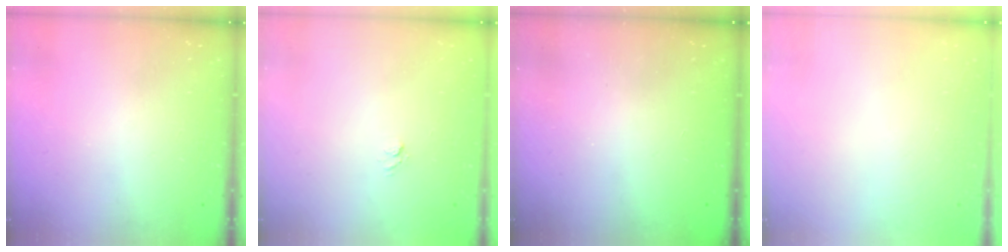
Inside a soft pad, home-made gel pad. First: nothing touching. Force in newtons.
{"total": 3.6, "press": 3.4, "slide": 1.1}
{"total": 2.3, "press": 2.2, "slide": 0.7}
{"total": 2.7, "press": 2.6, "slide": 0.8}